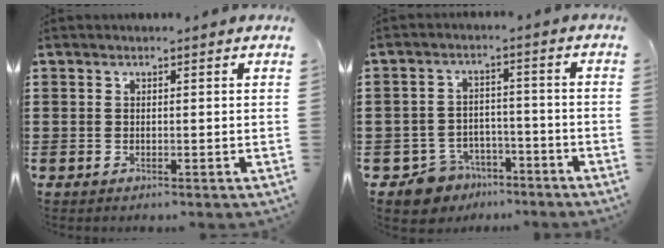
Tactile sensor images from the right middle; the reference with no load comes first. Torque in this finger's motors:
{"motor_torque": [2.14, 0.00, 0.03, 0.02]}